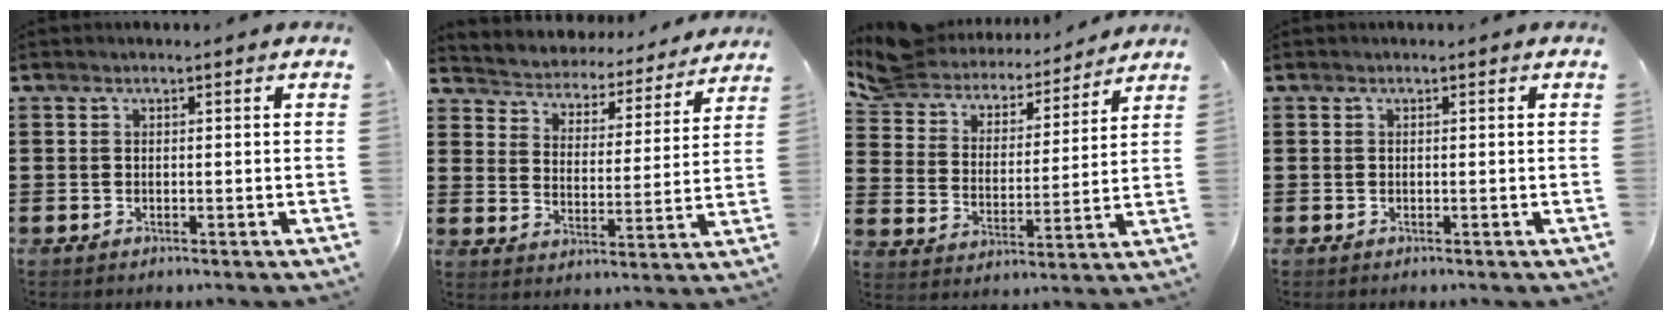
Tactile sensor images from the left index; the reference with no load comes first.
{"total": 3.8, "force": [3.8, 0.3, -0.6], "torque": [-0.016, -0.040, 0.057]}
{"total": 7.0, "force": [6.8, 1.5, 0.5], "torque": [-0.051, -0.049, 0.117]}
{"total": 0.0}